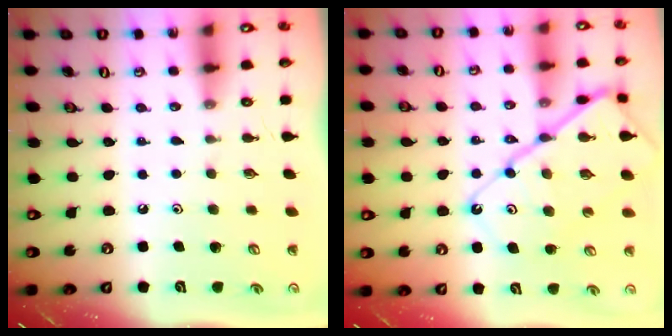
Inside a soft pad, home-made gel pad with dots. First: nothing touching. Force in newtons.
{"total": 16.5, "press": 16.4, "slide": 1.6}